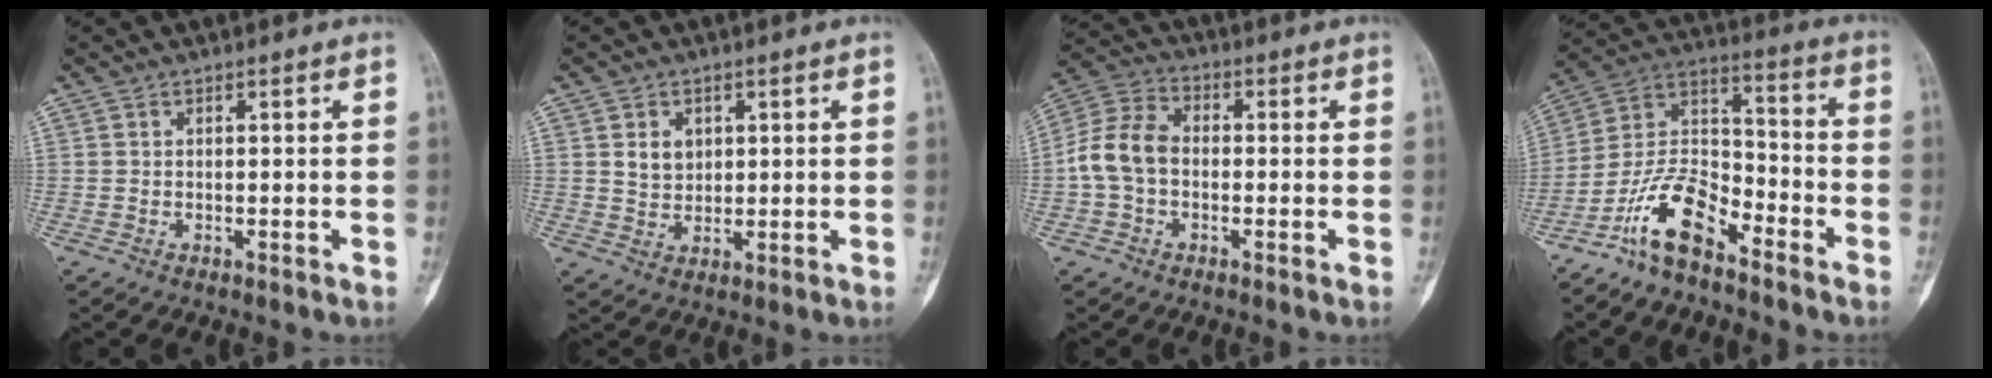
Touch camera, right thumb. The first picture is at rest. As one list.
[{"total": 4.2, "force": [1.4, 3.3, 2.2], "torque": [-0.018, -0.008, 0.028]}, {"total": 8.8, "force": [-1.1, 6.3, 6.0], "torque": [-0.115, 0.028, -0.034]}, {"total": 12.4, "force": [-8.5, 5.1, 7.4], "torque": [-0.140, 0.078, -0.171]}]